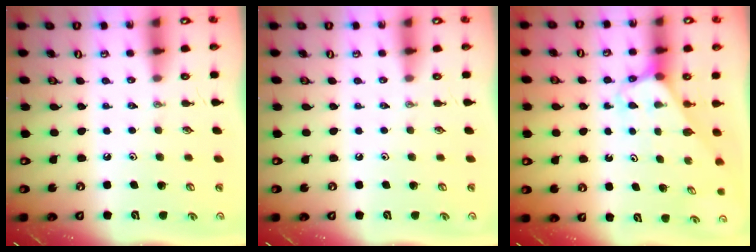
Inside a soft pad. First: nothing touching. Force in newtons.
{"total": 0.0}
{"total": 3.1, "press": 3.1, "slide": 0.2}